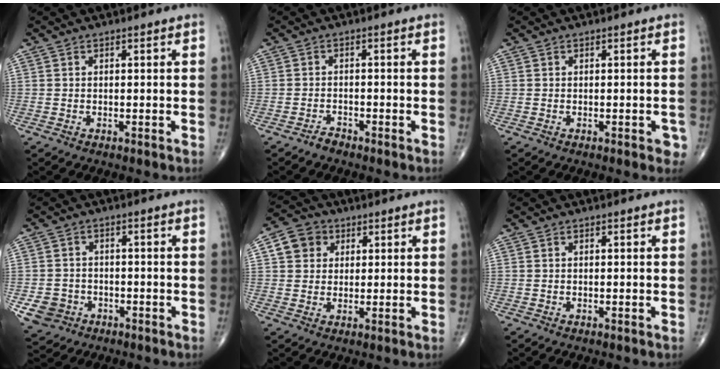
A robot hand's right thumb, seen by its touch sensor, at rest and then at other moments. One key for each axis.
{"total": 1.4, "fx": -1.3, "fy": 0.4, "fz": 0.1, "tx": -0.003, "ty": 0.000, "tz": -0.027}
{"total": 2.6, "fx": -1.0, "fy": 1.1, "fz": 2.1, "tx": -0.010, "ty": 0.000, "tz": -0.012}
{"total": 5.8, "fx": -2.3, "fy": 5.1, "fz": 1.6, "tx": -0.022, "ty": 0.014, "tz": -0.033}
{"total": 6.2, "fx": 1.9, "fy": 5.4, "fz": 2.4, "tx": -0.023, "ty": 0.003, "tz": 0.028}
{"total": 0.0}